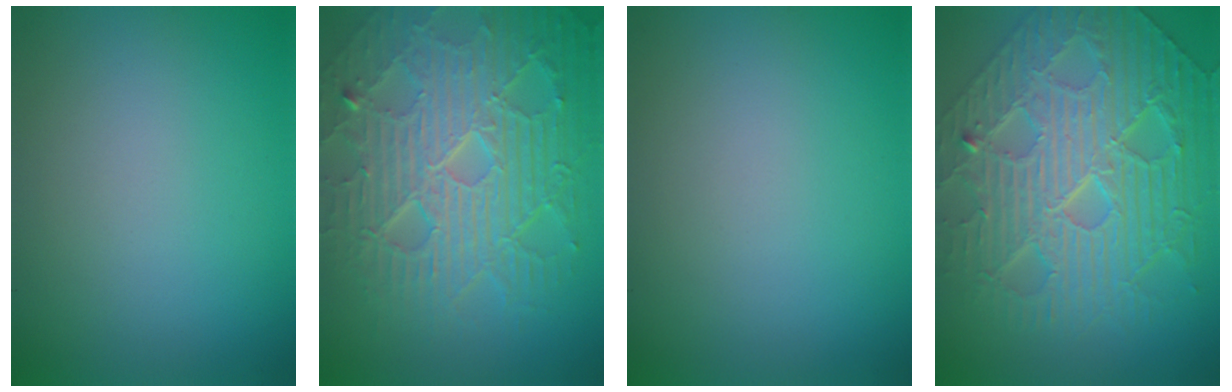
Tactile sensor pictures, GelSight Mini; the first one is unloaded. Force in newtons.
{"total": 10.4, "press": 6.7, "slide": 7.9}
{"total": 0.0}
{"total": 10.8, "press": 7.4, "slide": 7.9}